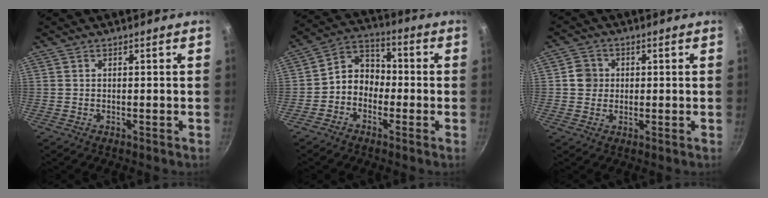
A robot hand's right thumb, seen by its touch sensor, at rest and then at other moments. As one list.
[{"total": 7.6, "force": [-2.0, 6.2, 3.9], "torque": [-0.031, 0.039, -0.056]}, {"total": 4.0, "force": [0.3, 3.8, 1.2], "torque": [0.005, 0.007, -0.001]}]